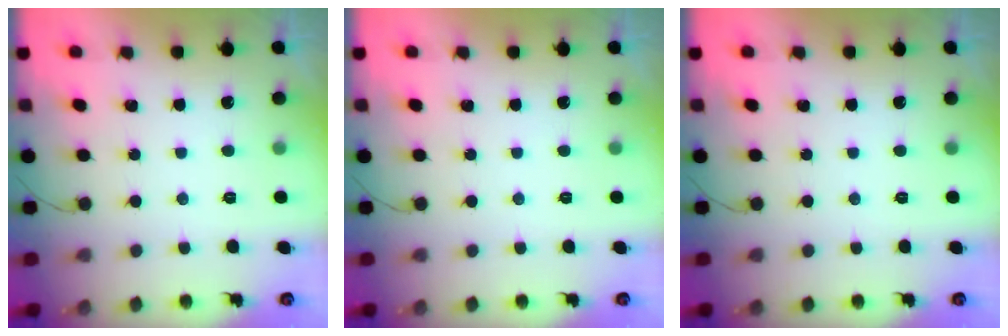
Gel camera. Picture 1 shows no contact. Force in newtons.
{"total": 0.0}
{"total": 0.0}